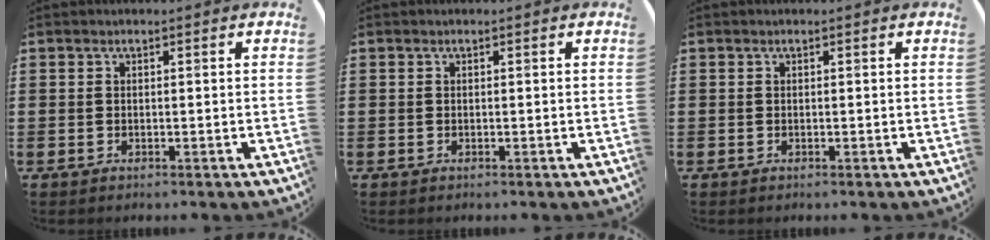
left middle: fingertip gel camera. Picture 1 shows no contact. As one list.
[{"total": 0.0}, {"total": 0.0}]